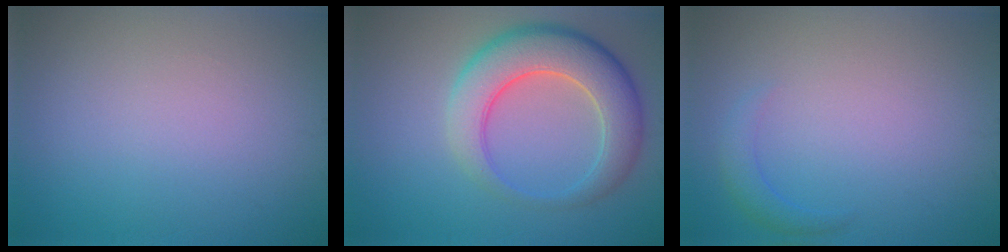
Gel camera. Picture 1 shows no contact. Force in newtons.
{"total": 7.1, "press": 7.1, "slide": 0.5}
{"total": 1.4, "press": 1.4, "slide": 0.1}